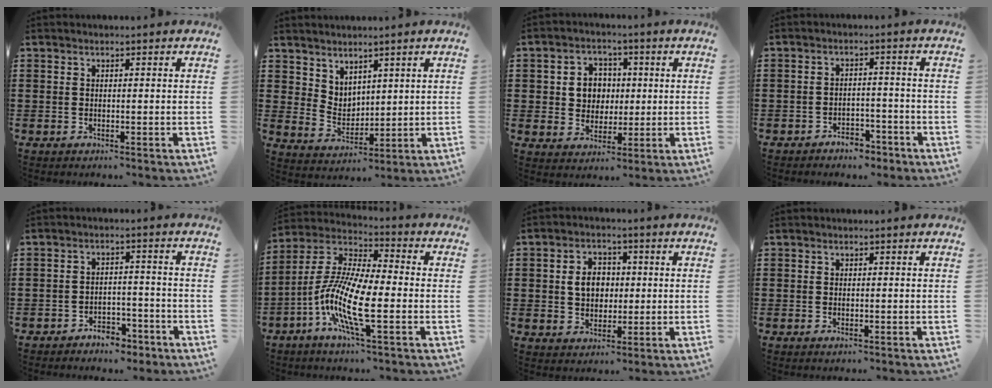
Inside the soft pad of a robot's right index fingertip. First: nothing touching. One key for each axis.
{"total": 4.1, "fx": 3.5, "fy": 2.2, "fz": 0.2, "tx": -0.019, "ty": -0.005, "tz": 0.068}
{"total": 5.7, "fx": 0.6, "fy": 5.2, "fz": 2.1, "tx": -0.055, "ty": 0.015, "tz": 0.006}
{"total": 3.3, "fx": -3.1, "fy": 1.0, "fz": 0.6, "tx": -0.013, "ty": 0.005, "tz": -0.062}
{"total": 3.4, "fx": -3.2, "fy": 1.2, "fz": 0.6, "tx": -0.013, "ty": 0.008, "tz": -0.065}
{"total": 12.4, "fx": -4.2, "fy": 2.7, "fz": 11.4, "tx": -0.259, "ty": -0.016, "tz": -0.088}
{"total": 5.2, "fx": 0.3, "fy": 4.1, "fz": 3.2, "tx": -0.066, "ty": 0.013, "tz": -0.001}
{"total": 0.0}